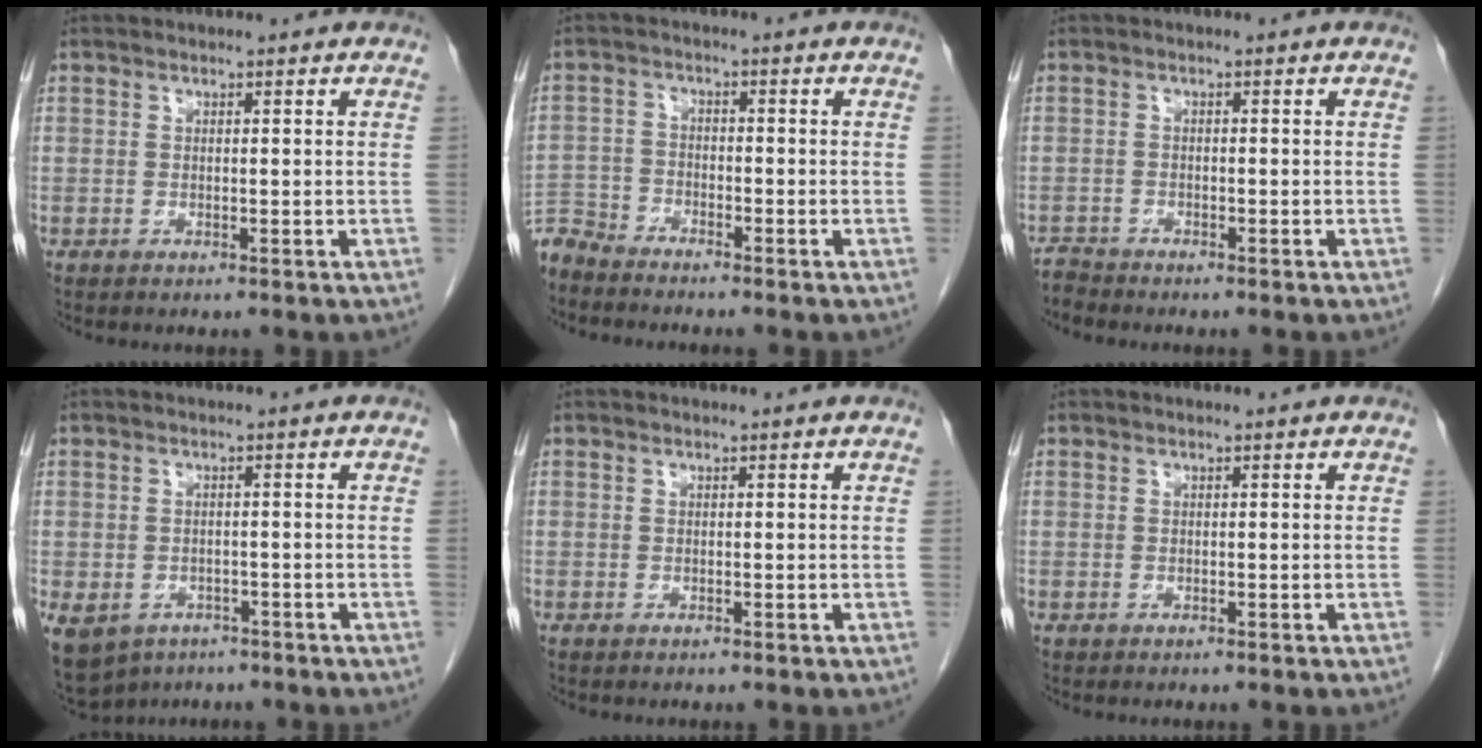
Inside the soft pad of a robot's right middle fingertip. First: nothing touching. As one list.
[{"total": 5.3, "force": [-5.2, 0.6, 0.1], "torque": [0.006, -0.010, -0.102]}, {"total": 1.6, "force": [-1.5, -0.1, -0.5], "torque": [0.011, -0.009, -0.030]}, {"total": 14.1, "force": [-7.9, 10.6, 4.9], "torque": [-0.158, -0.009, -0.097]}, {"total": 0.0}, {"total": 0.0}]